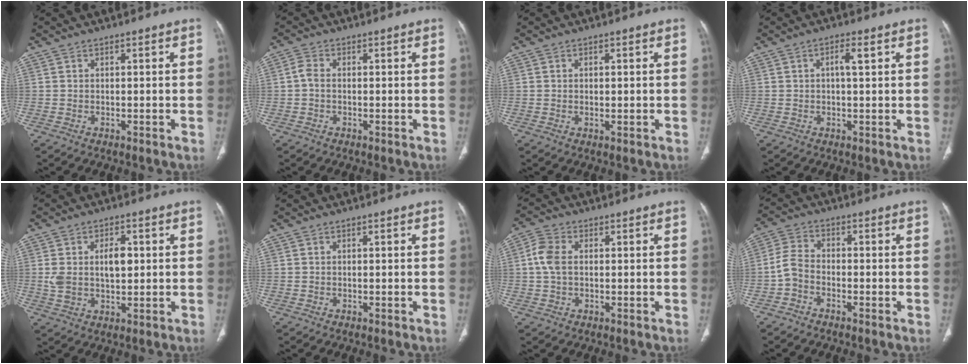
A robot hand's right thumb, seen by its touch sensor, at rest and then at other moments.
{"total": 2.1, "force": [-0.4, 1.3, 1.7], "torque": [-0.037, 0.004, -0.014]}
{"total": 1.4, "force": [0.1, 0.6, 1.2], "torque": [-0.023, -0.004, 0.002]}
{"total": 2.7, "force": [0.8, 0.8, 2.4], "torque": [-0.046, 0.004, 0.014]}
{"total": 7.9, "force": [1.0, 4.5, 6.4], "torque": [-0.113, 0.007, 0.024]}
{"total": 0.0}
{"total": 5.1, "force": [0.3, 3.3, 3.9], "torque": [-0.095, 0.014, 0.002]}
{"total": 4.3, "force": [-1.9, 2.8, 2.7], "torque": [-0.055, 0.020, -0.046]}